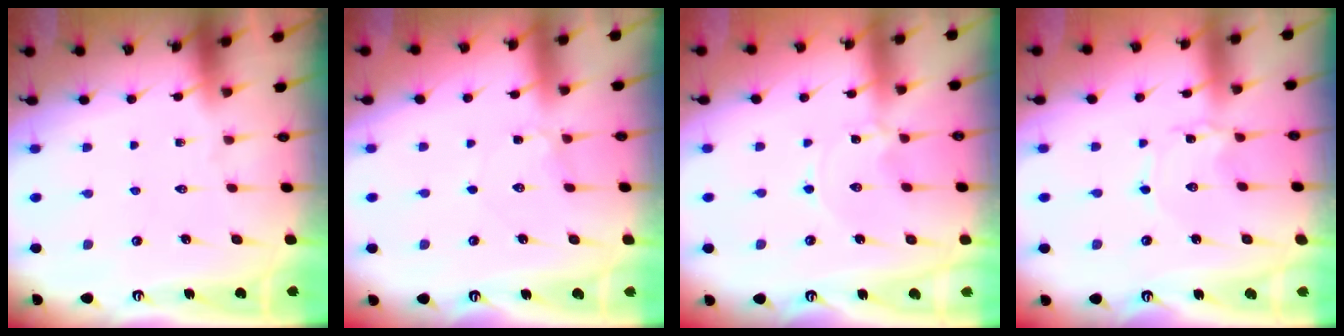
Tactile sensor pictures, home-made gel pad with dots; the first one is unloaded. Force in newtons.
{"total": 2.7, "press": 2.7, "slide": 0.2}
{"total": 0.0}
{"total": 0.9, "press": 0.9, "slide": 0.1}